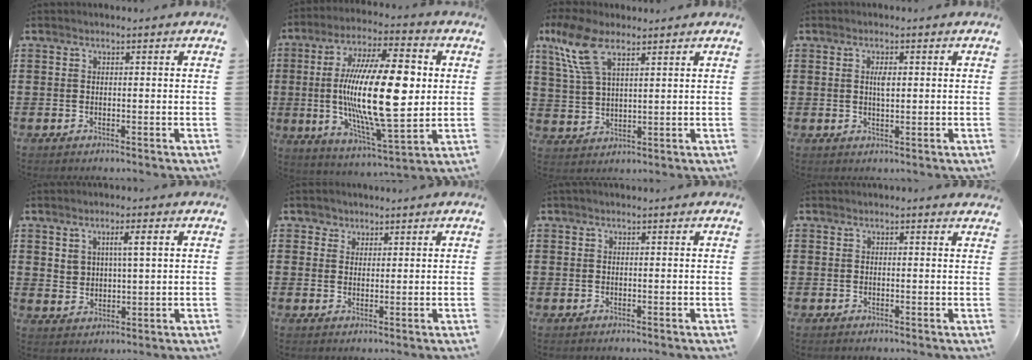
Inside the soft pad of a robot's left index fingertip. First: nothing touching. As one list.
[{"total": 20.4, "force": [1.8, 7.2, 19.0], "torque": [-0.368, -0.005, 0.022]}, {"total": 9.1, "force": [5.5, 3.7, 6.3], "torque": [-0.143, 0.005, 0.102]}, {"total": 2.1, "force": [0.5, 0.8, 1.9], "torque": [-0.033, 0.001, 0.004]}, {"total": 3.4, "force": [1.7, 1.6, 2.5], "torque": [-0.047, 0.004, 0.027]}, {"total": 2.3, "force": [1.5, 1.7, -0.1], "torque": [-0.009, 0.008, 0.029]}, {"total": 0.0}, {"total": 0.7, "force": [0.4, 0.5, 0.1], "torque": [-0.005, 0.004, 0.007]}]